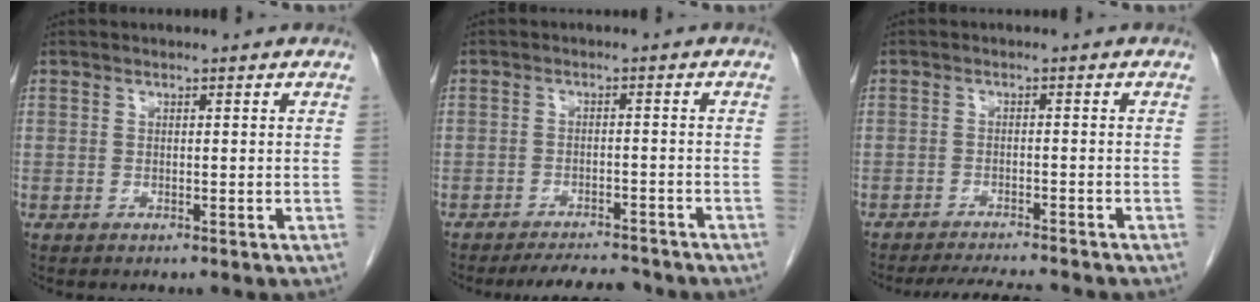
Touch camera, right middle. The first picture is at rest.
{"total": 6.2, "force": [-5.8, 1.3, 1.6], "torque": [-0.022, -0.006, -0.085]}
{"total": 6.8, "force": [-6.3, 0.1, 2.4], "torque": [-0.039, -0.013, -0.097]}